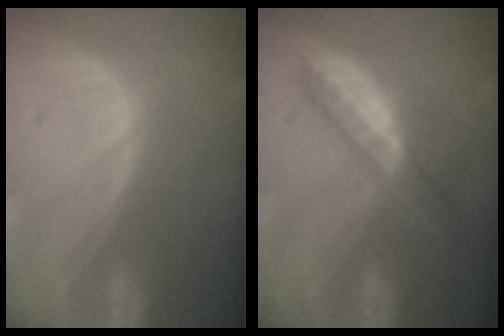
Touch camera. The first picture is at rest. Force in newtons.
{"total": 5.7, "press": 5.0, "slide": 2.7}